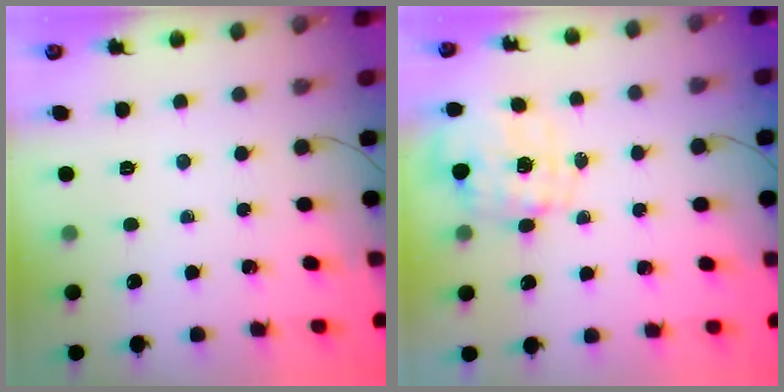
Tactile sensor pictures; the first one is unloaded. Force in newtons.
{"total": 2.8, "press": 2.6, "slide": 0.9}